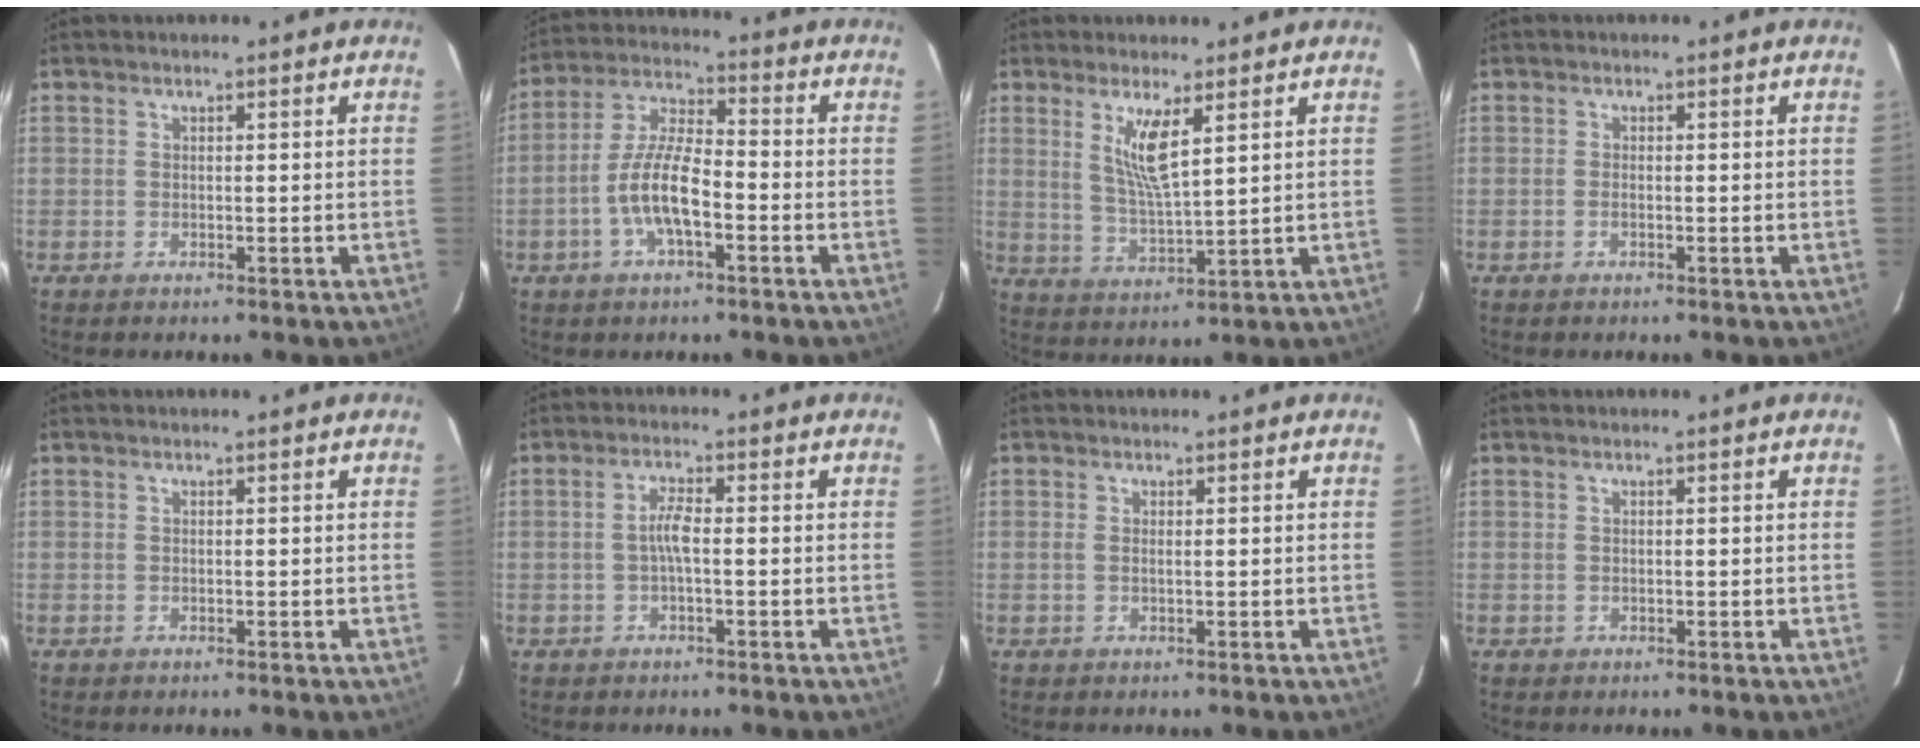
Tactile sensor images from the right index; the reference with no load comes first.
{"total": 10.2, "force": [-3.5, 3.2, 9.0], "torque": [-0.189, 0.006, -0.067]}
{"total": 7.1, "force": [3.3, 0.8, 6.2], "torque": [-0.120, -0.015, 0.067]}
{"total": 0.9, "force": [-0.4, 0.4, 0.7], "torque": [-0.017, 0.000, -0.008]}
{"total": 0.0}
{"total": 2.7, "force": [-0.6, 0.3, 2.6], "torque": [-0.052, 0.006, -0.011]}
{"total": 0.8, "force": [0.2, 0.1, 0.8], "torque": [-0.019, 0.000, 0.000]}
{"total": 0.0}